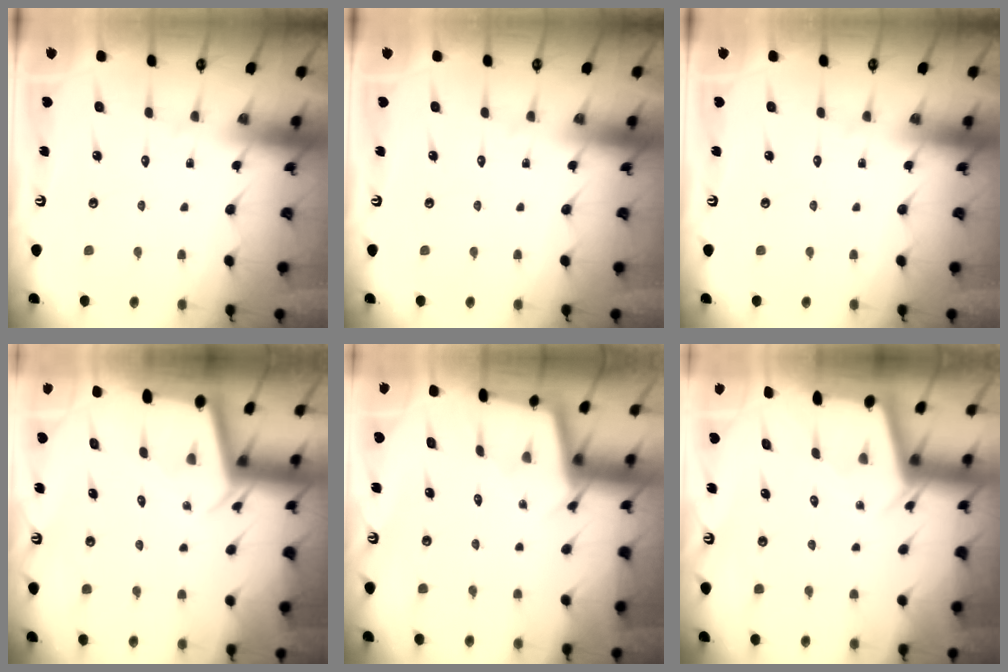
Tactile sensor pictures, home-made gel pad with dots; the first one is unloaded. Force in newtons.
{"total": 0.0}
{"total": 0.0}
{"total": 2.3, "press": 2.3, "slide": 0.4}
{"total": 2.3, "press": 2.3, "slide": 0.1}
{"total": 2.4, "press": 2.4, "slide": 0.2}